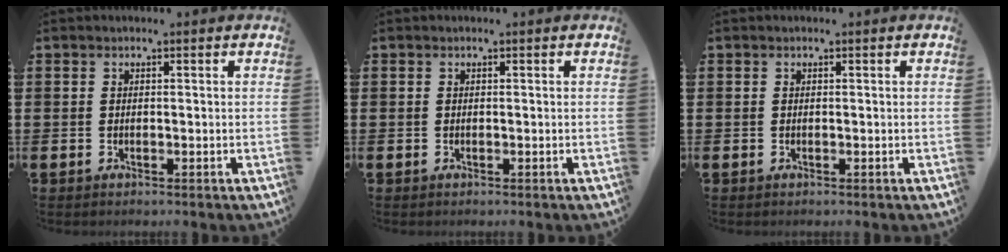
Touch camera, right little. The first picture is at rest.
{"total": 0.0}
{"total": 0.0}